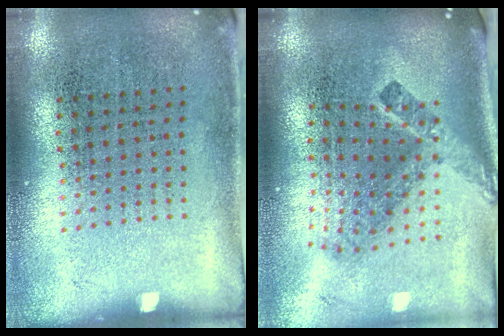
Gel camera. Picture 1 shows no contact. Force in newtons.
{"total": 2.4, "press": 1.5, "slide": 1.9}